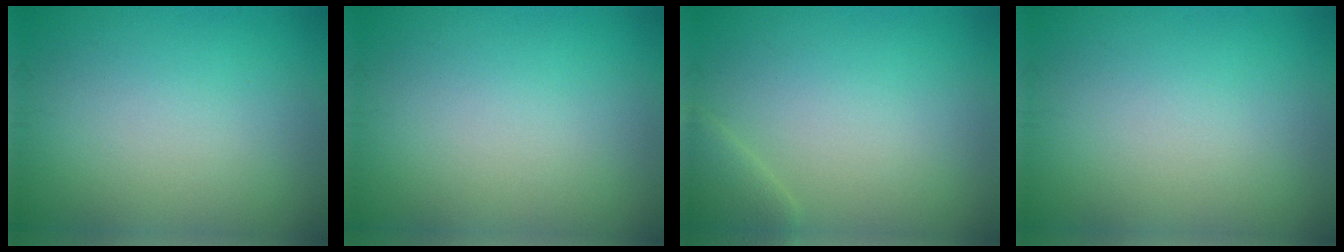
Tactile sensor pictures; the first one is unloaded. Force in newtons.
{"total": 0.0}
{"total": 1.7, "press": 1.7, "slide": 0.1}
{"total": 0.0}